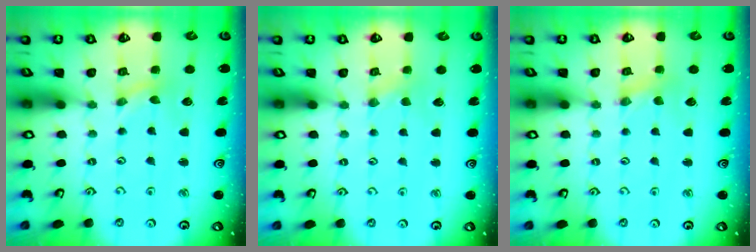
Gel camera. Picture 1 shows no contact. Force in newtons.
{"total": 1.1, "press": 1.0, "slide": 0.2}
{"total": 1.1, "press": 1.1, "slide": 0.2}